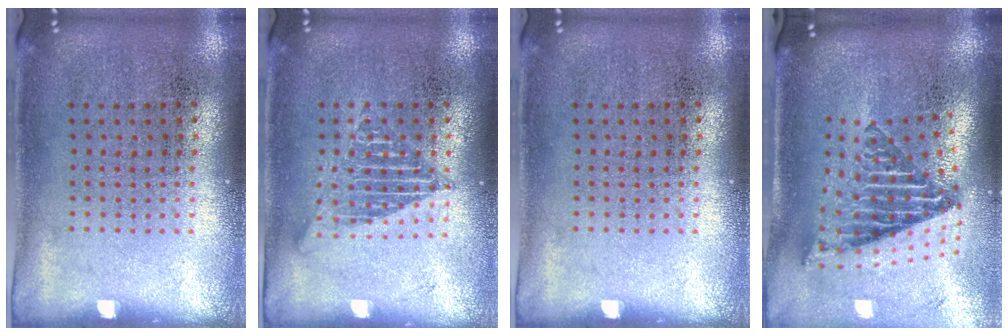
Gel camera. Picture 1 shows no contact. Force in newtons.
{"total": 2.4, "press": 2.3, "slide": 0.2}
{"total": 0.0}
{"total": 2.8, "press": 1.7, "slide": 2.2}